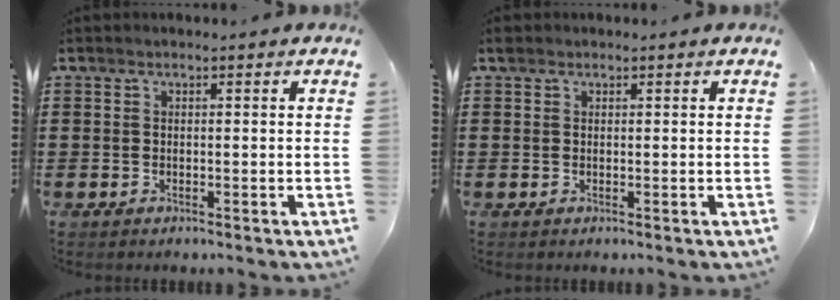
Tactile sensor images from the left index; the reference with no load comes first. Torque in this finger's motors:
{"motor_torque": [0.16, -0.39, -0.04, 0.00]}